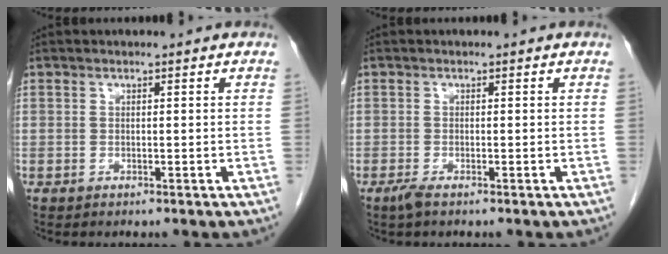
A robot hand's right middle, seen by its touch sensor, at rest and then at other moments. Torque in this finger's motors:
{"motor_torque": [0.58, -0.13, 0.03, 0.03]}